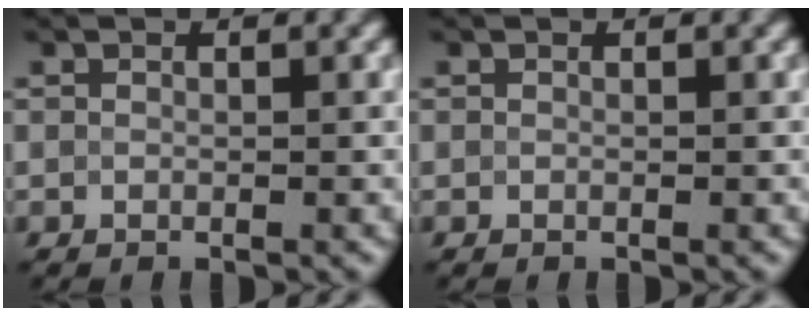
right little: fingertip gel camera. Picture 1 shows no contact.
{"total": 0.0}